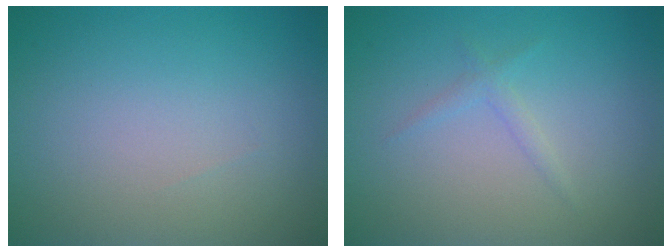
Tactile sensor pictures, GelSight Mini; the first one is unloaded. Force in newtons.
{"total": 1.0, "press": 1.0, "slide": 0.0}